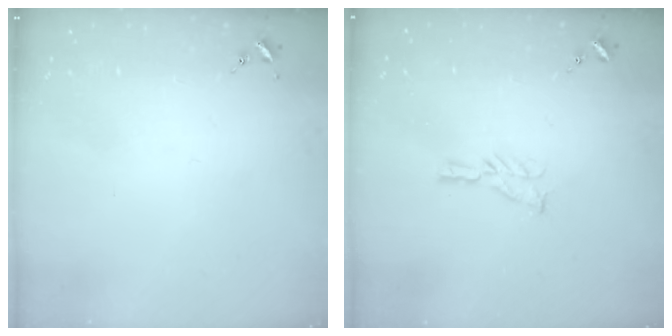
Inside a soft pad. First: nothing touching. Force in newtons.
{"total": 5.8, "press": 5.8, "slide": 0.5}